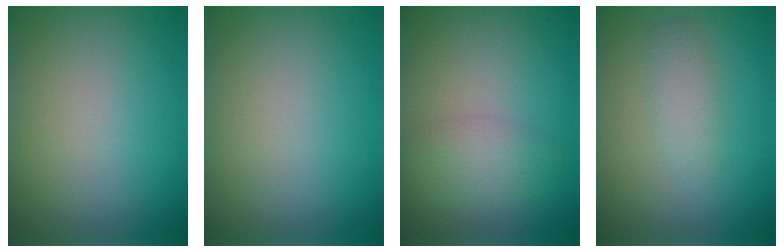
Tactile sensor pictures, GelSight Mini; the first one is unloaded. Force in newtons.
{"total": 0.0}
{"total": 2.8, "press": 2.8, "slide": 0.1}
{"total": 1.8, "press": 1.8, "slide": 0.0}